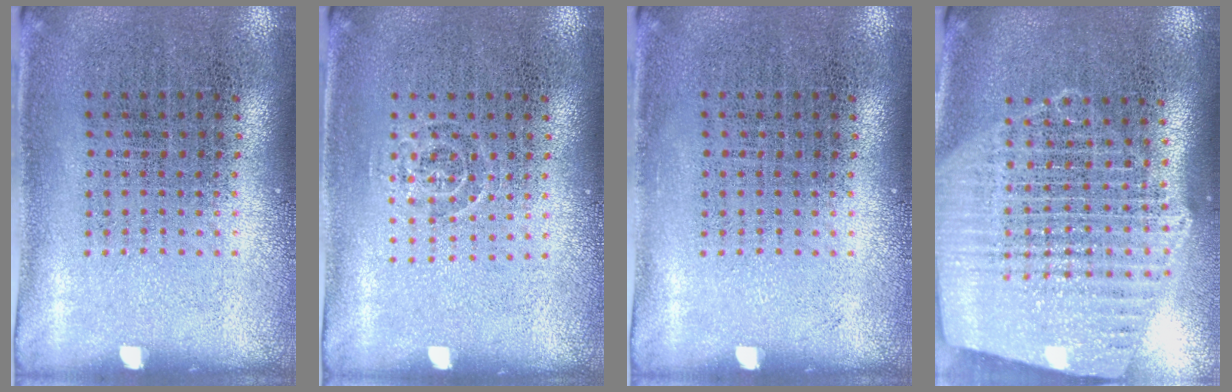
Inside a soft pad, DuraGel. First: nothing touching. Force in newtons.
{"total": 0.8, "press": 0.5, "slide": 0.6}
{"total": 0.0}
{"total": 2.1, "press": 1.9, "slide": 1.0}